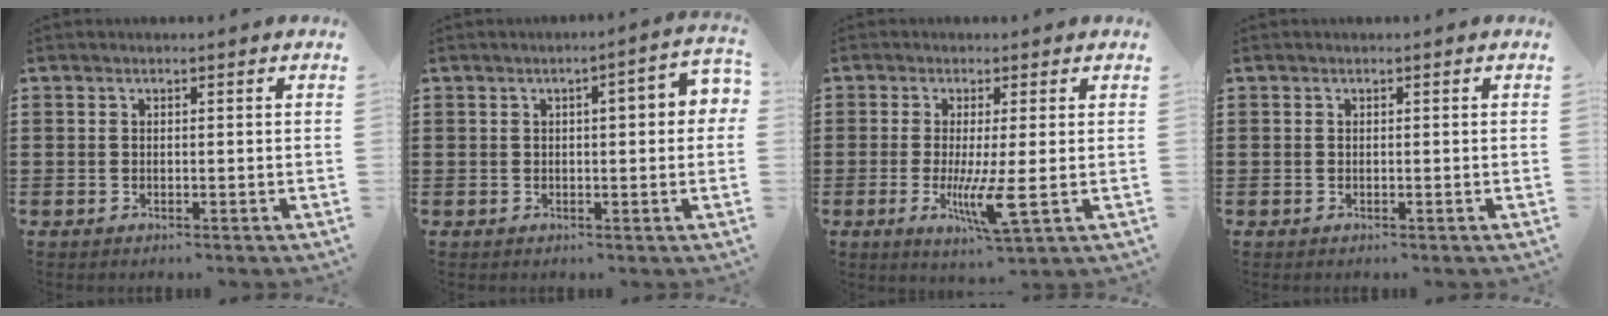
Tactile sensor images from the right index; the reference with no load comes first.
{"total": 3.4, "force": [0.4, 0.7, 3.3], "torque": [-0.052, 0.004, 0.002]}
{"total": 6.3, "force": [-1.2, 0.2, 6.2], "torque": [-0.120, -0.020, -0.023]}
{"total": 0.0}